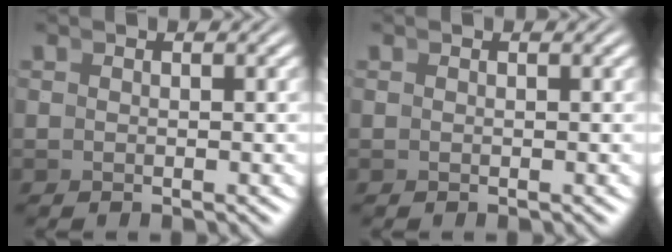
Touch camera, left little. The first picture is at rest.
{"total": 0.0}